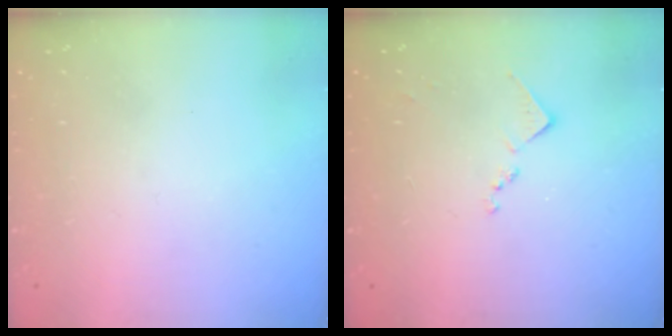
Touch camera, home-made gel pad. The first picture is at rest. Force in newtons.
{"total": 8.4, "press": 8.3, "slide": 0.8}